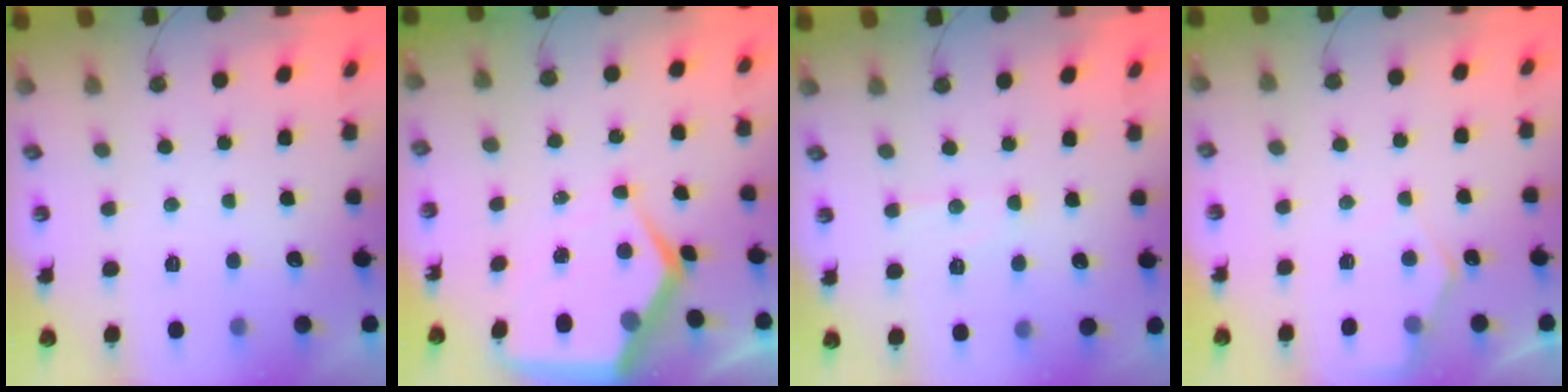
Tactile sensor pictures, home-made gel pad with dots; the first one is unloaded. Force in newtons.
{"total": 12.0, "press": 12.0, "slide": 1.1}
{"total": 6.9, "press": 6.9, "slide": 0.4}
{"total": 5.1, "press": 5.0, "slide": 0.7}